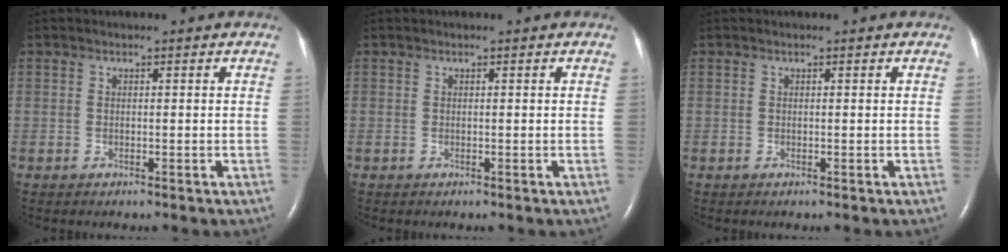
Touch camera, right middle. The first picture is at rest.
{"total": 0.0}
{"total": 0.0}